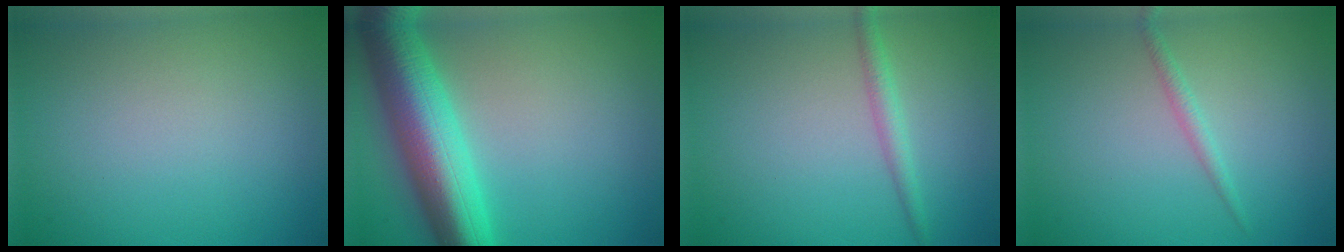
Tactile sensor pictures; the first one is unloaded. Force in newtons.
{"total": 10.0, "press": 10.0, "slide": 0.2}
{"total": 1.8, "press": 1.8, "slide": 0.0}
{"total": 1.2, "press": 1.2, "slide": 0.0}